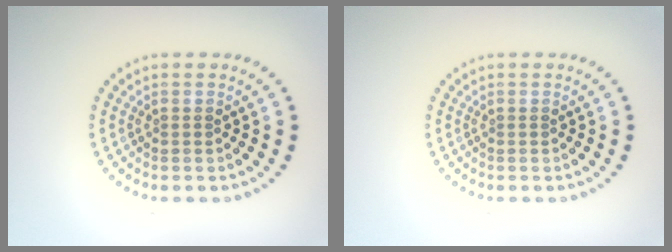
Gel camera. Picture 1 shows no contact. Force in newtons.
{"total": 0.0}